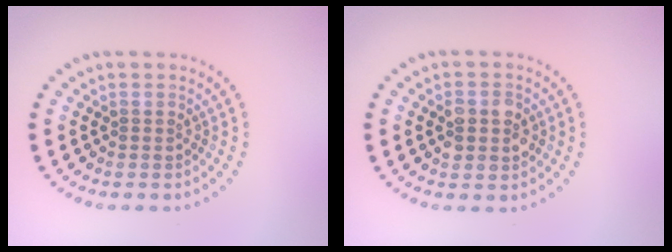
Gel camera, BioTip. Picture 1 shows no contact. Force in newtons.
{"total": 2.8, "press": 2.8, "slide": 0.2}